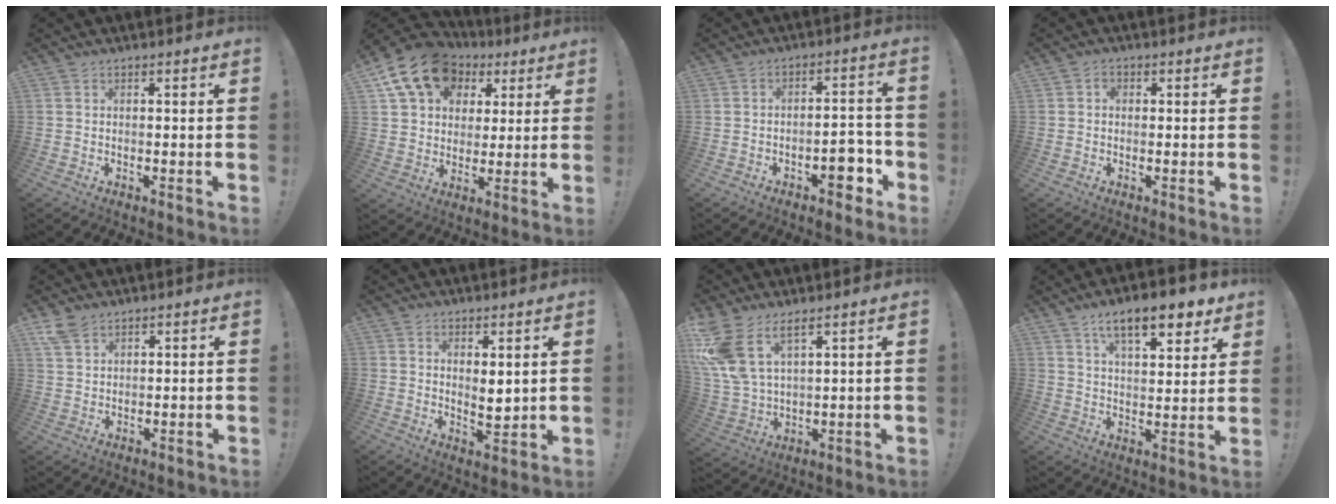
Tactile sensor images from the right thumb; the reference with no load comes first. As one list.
[{"total": 16.9, "force": [8.2, 12.2, 8.2], "torque": [-0.121, -0.041, 0.159]}, {"total": 8.4, "force": [-4.1, 4.1, 6.1], "torque": [-0.062, 0.021, -0.068]}, {"total": 1.5, "force": [-0.1, 1.3, 0.8], "torque": [-0.008, 0.002, -0.004]}, {"total": 6.2, "force": [4.6, 3.6, 2.1], "torque": [-0.033, -0.024, 0.088]}, {"total": 4.2, "force": [2.7, 2.0, 2.6], "torque": [-0.031, -0.028, 0.047]}, {"total": 10.6, "force": [7.1, 4.7, 6.3], "torque": [-0.141, -0.038, 0.139]}, {"total": 12.8, "force": [8.2, 4.1, 8.9], "torque": [-0.134, -0.042, 0.136]}]